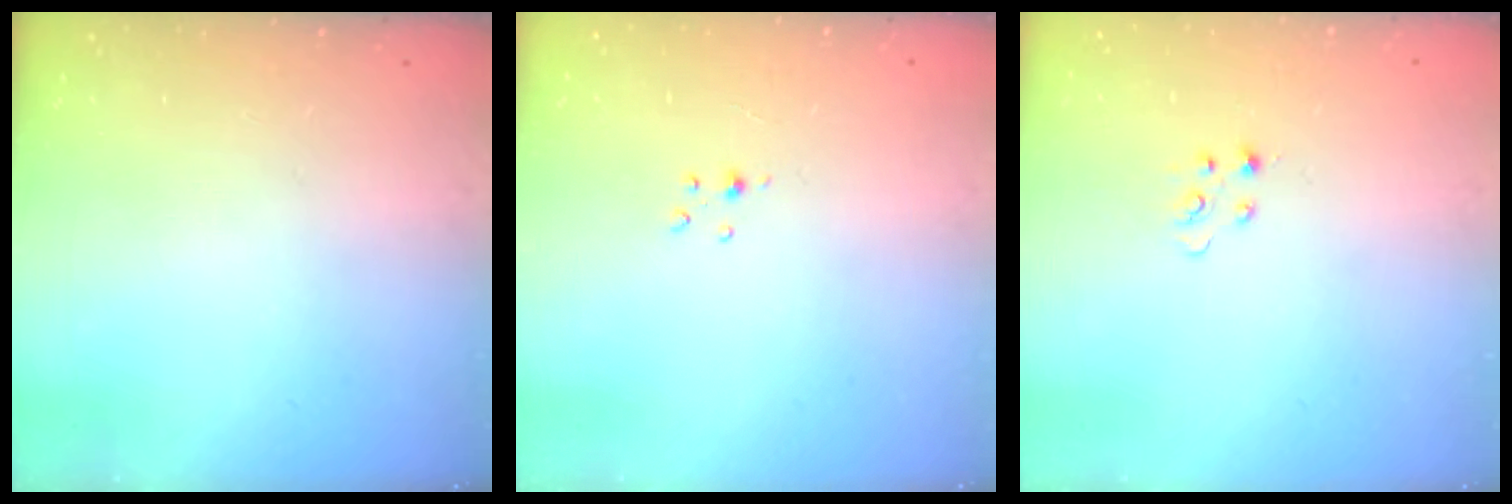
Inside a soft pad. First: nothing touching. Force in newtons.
{"total": 2.8, "press": 2.8, "slide": 0.4}
{"total": 2.7, "press": 2.7, "slide": 0.4}